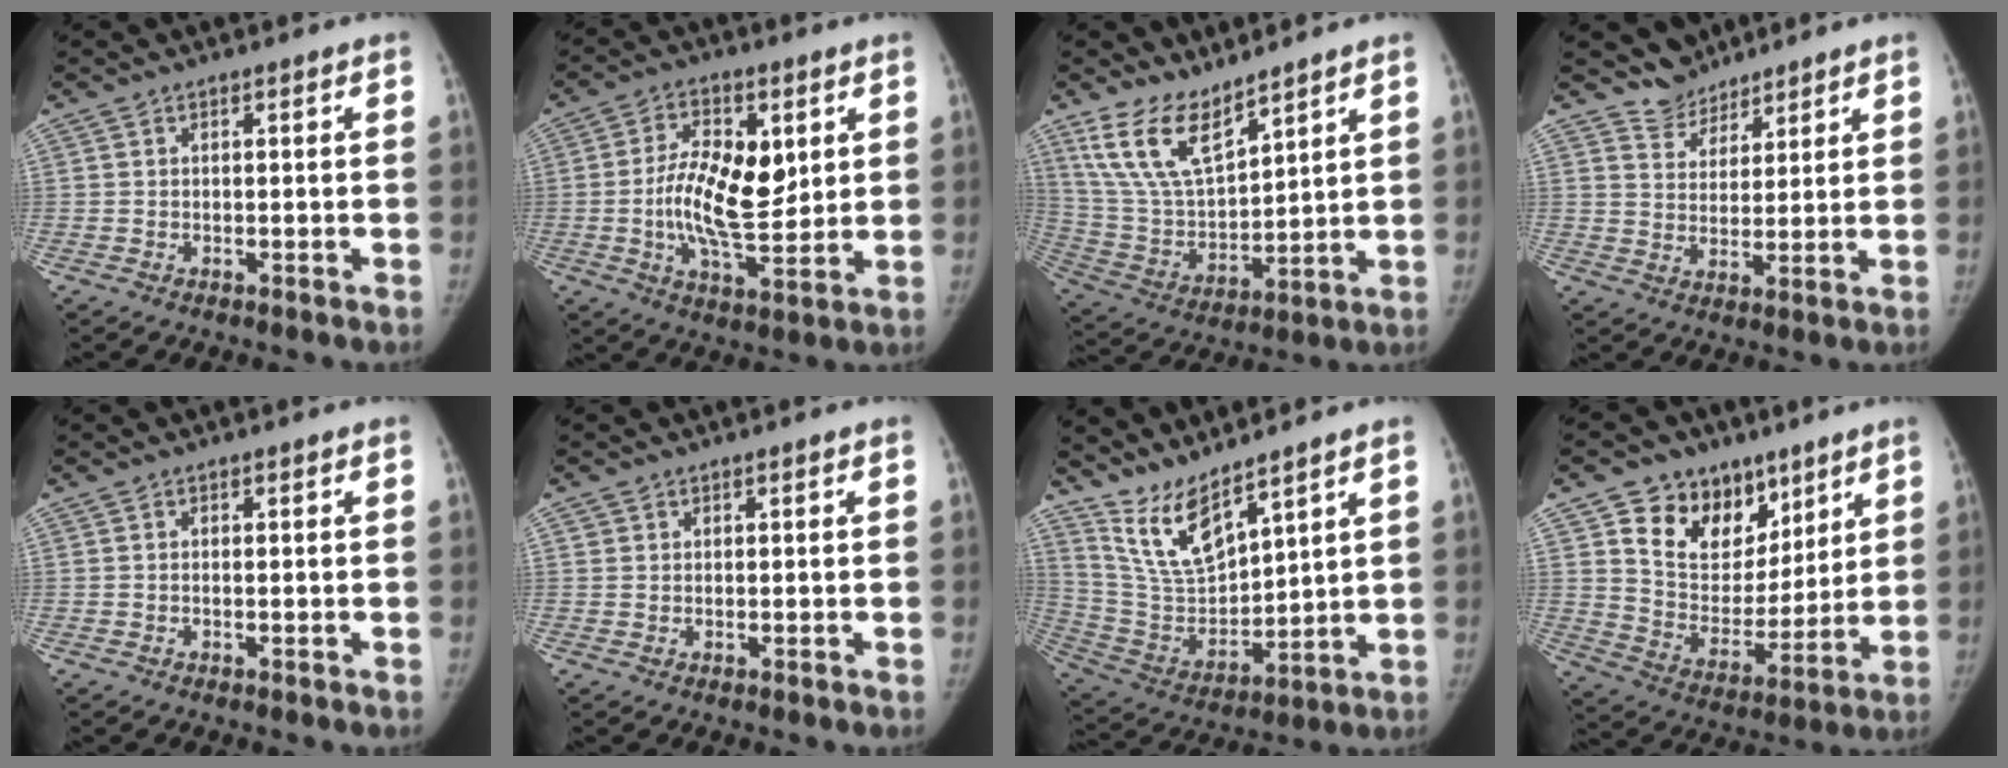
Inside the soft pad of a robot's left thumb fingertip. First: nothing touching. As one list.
[{"total": 13.2, "force": [1.7, 6.3, 11.5], "torque": [-0.181, -0.015, 0.030]}, {"total": 13.3, "force": [9.6, 5.1, 7.7], "torque": [-0.129, -0.054, 0.208]}, {"total": 5.6, "force": [4.9, 2.6, -0.6], "torque": [0.038, -0.042, 0.093]}, {"total": 0.0}, {"total": 0.7, "force": [0.4, 0.6, 0.0], "torque": [0.008, -0.001, 0.005]}, {"total": 11.3, "force": [9.3, 2.7, 5.9], "torque": [-0.104, -0.066, 0.203]}, {"total": 16.5, "force": [9.6, 11.7, 6.4], "torque": [-0.054, -0.047, 0.171]}]